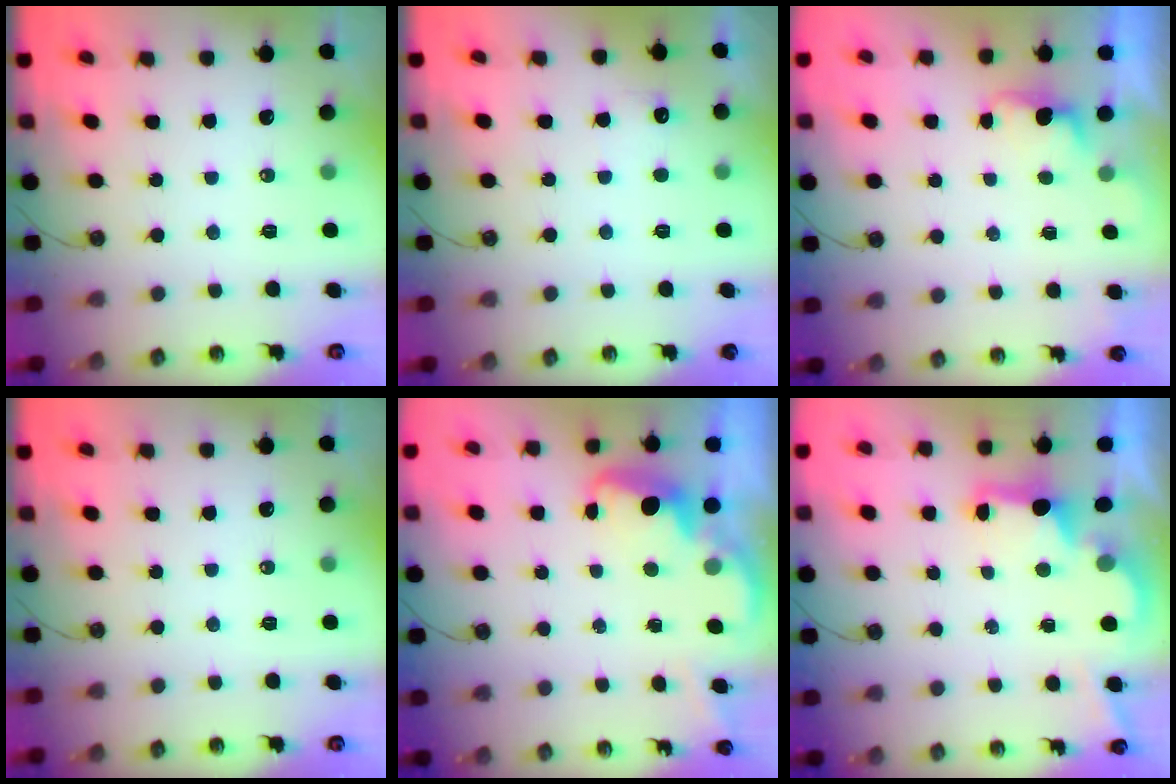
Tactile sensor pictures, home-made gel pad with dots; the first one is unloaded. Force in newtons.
{"total": 4.4, "press": 4.3, "slide": 1.1}
{"total": 1.1, "press": 0.8, "slide": 0.7}
{"total": 0.0}
{"total": 2.8, "press": 2.7, "slide": 0.8}
{"total": 2.5, "press": 2.4, "slide": 0.9}